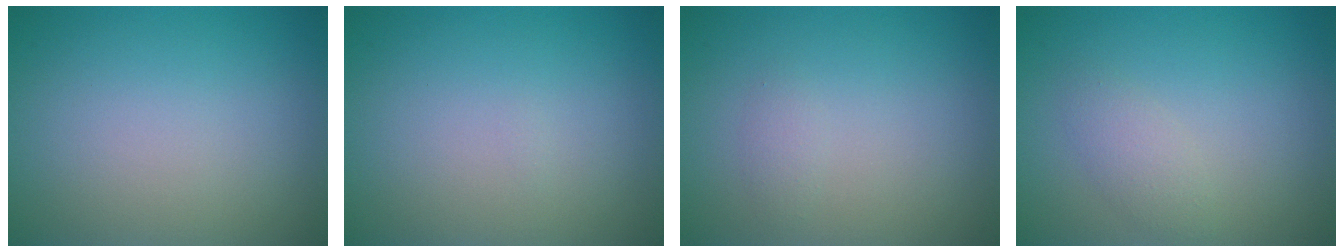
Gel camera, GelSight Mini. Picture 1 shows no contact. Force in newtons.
{"total": 0.0}
{"total": 0.8, "press": 0.8, "slide": 0.0}
{"total": 1.6, "press": 1.6, "slide": 0.2}